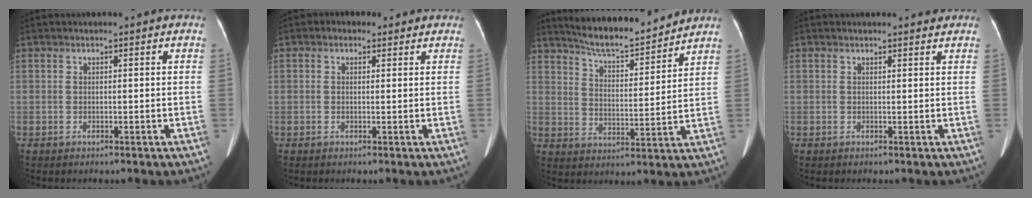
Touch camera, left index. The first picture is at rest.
{"total": 1.8, "force": [1.0, 1.4, 0.6], "torque": [-0.011, 0.012, 0.009]}
{"total": 12.0, "force": [11.4, 1.0, 3.6], "torque": [-0.063, 0.001, 0.182]}
{"total": 1.7, "force": [1.7, 0.2, 0.4], "torque": [-0.010, 0.003, 0.018]}